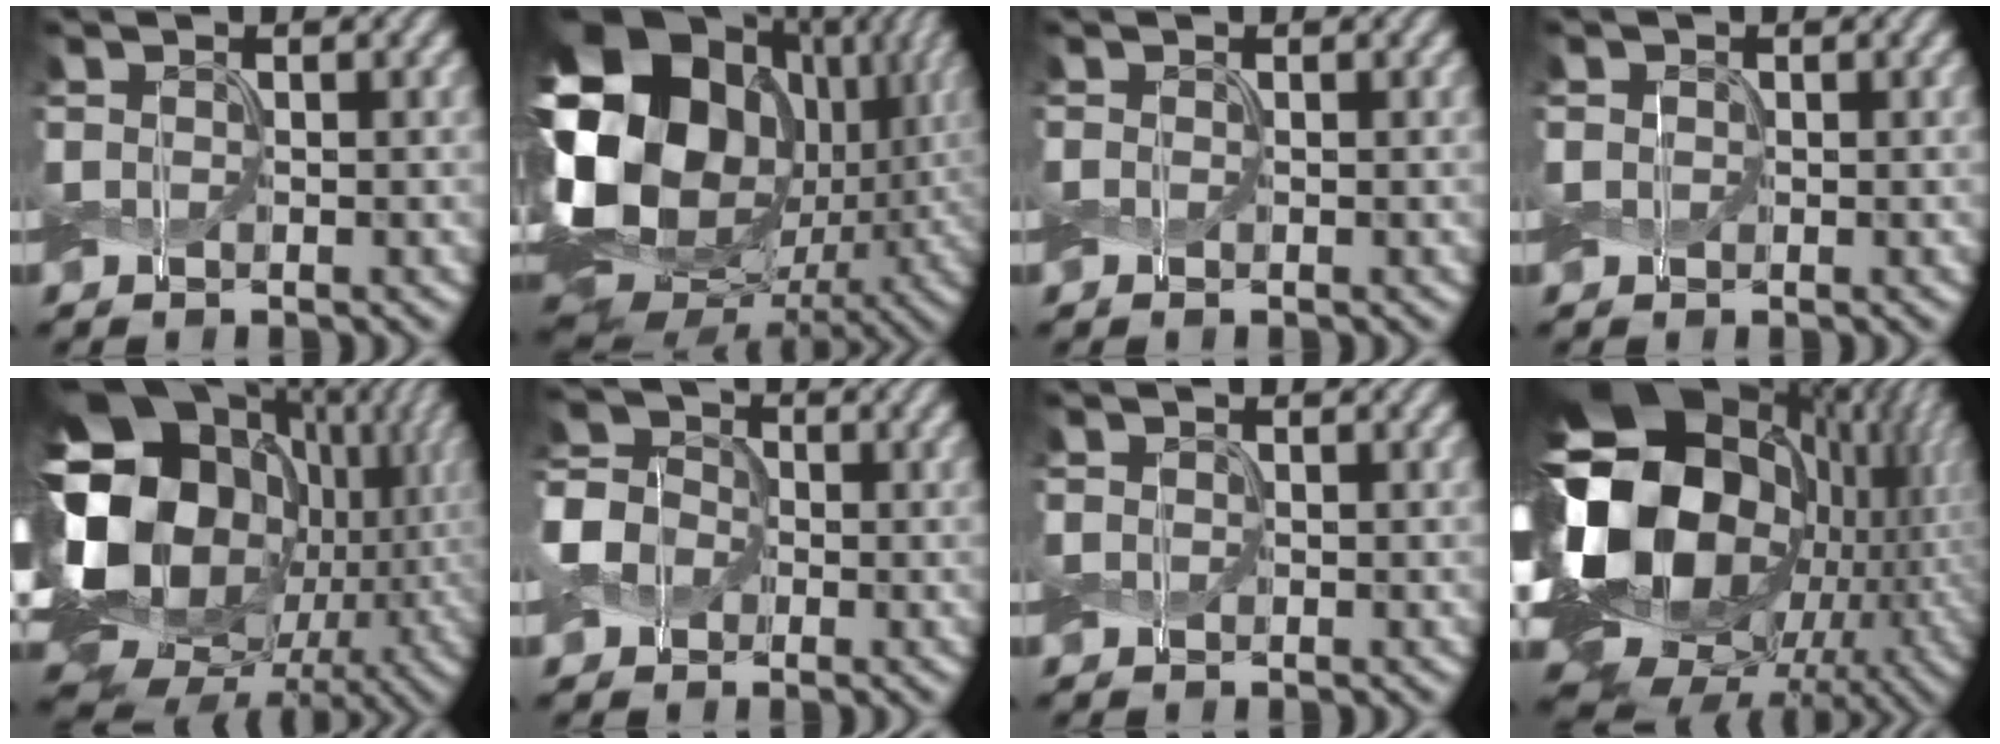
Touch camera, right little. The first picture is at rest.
{"total": 22.4, "force": [2.8, 18.0, 13.0], "torque": [-0.261, -0.004, 0.035]}
{"total": 0.0}
{"total": 0.7, "force": [0.0, 0.7, 0.2], "torque": [-0.004, 0.000, -0.001]}
{"total": 20.7, "force": [0.6, 16.5, 12.4], "torque": [-0.249, -0.026, 0.012]}
{"total": 4.7, "force": [-1.5, 3.9, 2.0], "torque": [-0.045, 0.005, -0.039]}
{"total": 0.0}
{"total": 20.8, "force": [-0.2, 15.4, 14.0], "torque": [-0.291, -0.036, 0.012]}